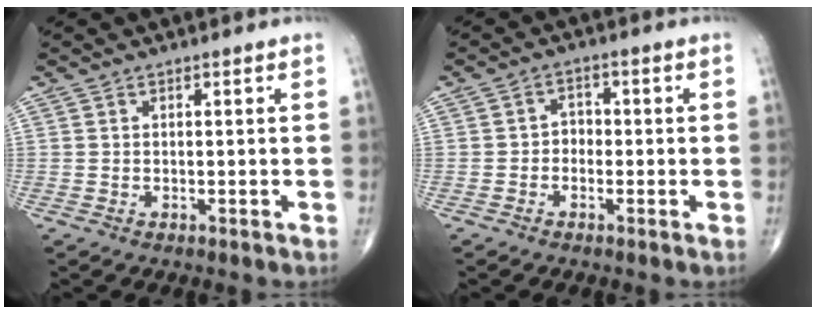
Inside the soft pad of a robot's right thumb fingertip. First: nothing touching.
{"total": 2.7, "force": [-0.8, 2.2, 1.2], "torque": [0.004, 0.014, -0.024]}